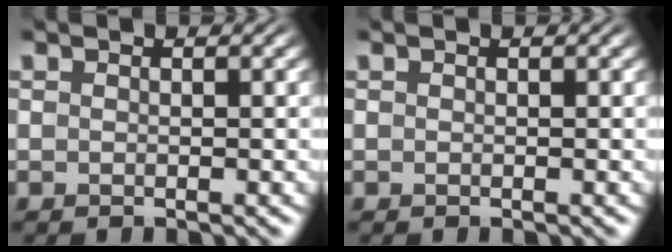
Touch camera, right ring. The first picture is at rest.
{"total": 0.0}